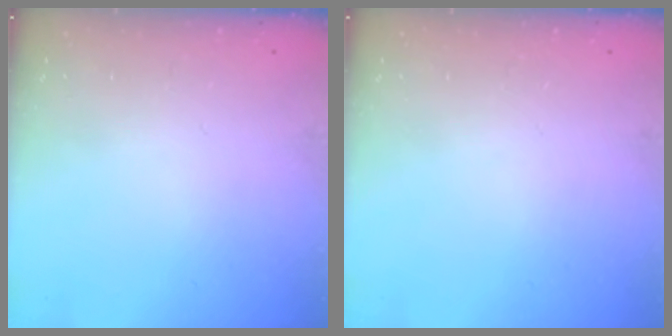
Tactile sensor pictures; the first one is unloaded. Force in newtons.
{"total": 0.0}